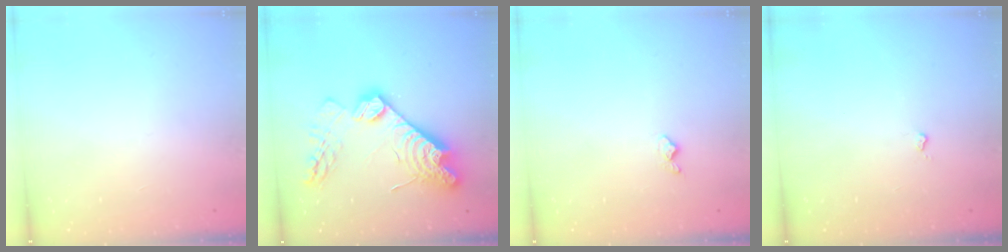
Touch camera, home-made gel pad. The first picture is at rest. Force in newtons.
{"total": 20.4, "press": 20.3, "slide": 1.8}
{"total": 4.5, "press": 4.4, "slide": 0.7}
{"total": 2.6, "press": 2.6, "slide": 0.4}